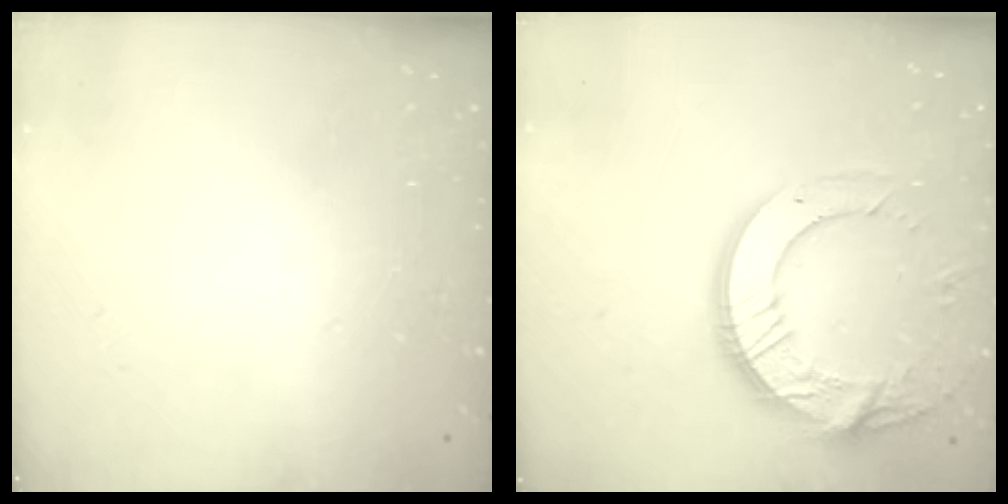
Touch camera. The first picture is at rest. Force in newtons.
{"total": 17.1, "press": 17.0, "slide": 1.5}